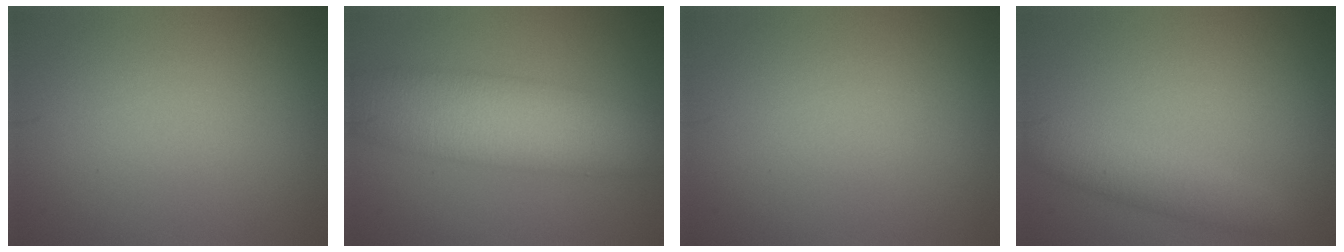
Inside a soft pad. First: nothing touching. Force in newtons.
{"total": 8.3, "press": 8.3, "slide": 0.5}
{"total": 0.0}
{"total": 3.3, "press": 3.3, "slide": 0.0}